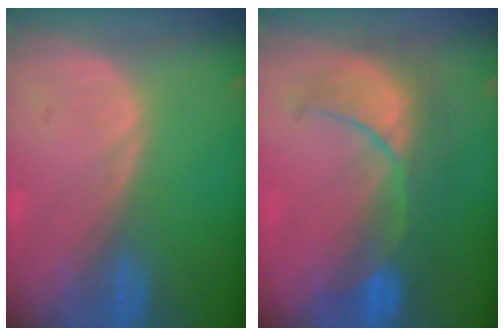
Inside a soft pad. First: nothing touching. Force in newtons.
{"total": 8.3, "press": 8.3, "slide": 1.0}